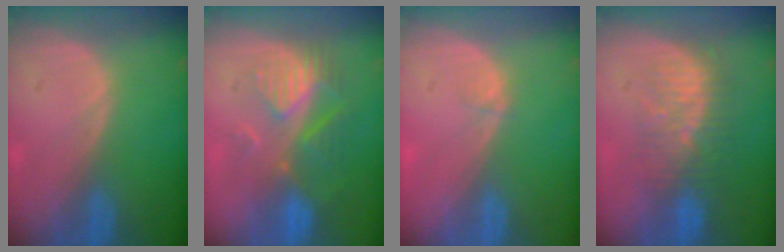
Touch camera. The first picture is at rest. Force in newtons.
{"total": 8.8, "press": 8.0, "slide": 3.8}
{"total": 0.5, "press": 0.5, "slide": 0.2}
{"total": 8.3, "press": 7.8, "slide": 2.9}